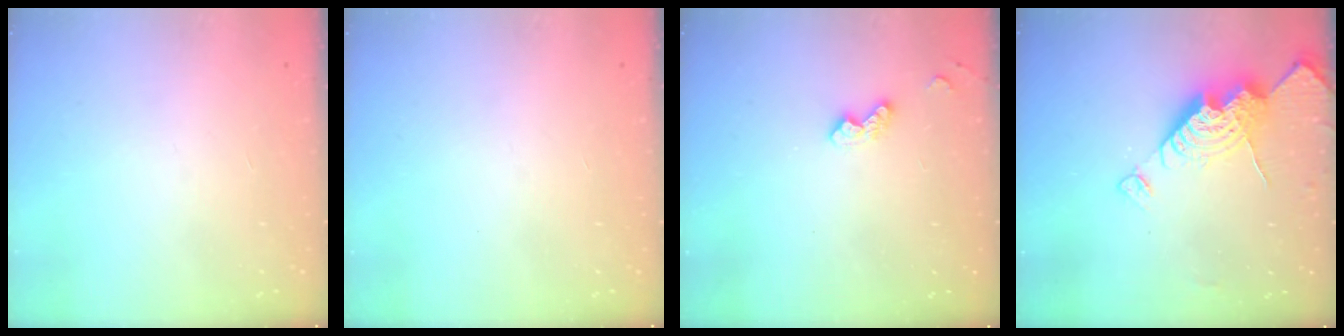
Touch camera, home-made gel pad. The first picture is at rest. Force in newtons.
{"total": 0.0}
{"total": 5.9, "press": 5.8, "slide": 0.9}
{"total": 14.8, "press": 14.8, "slide": 1.3}